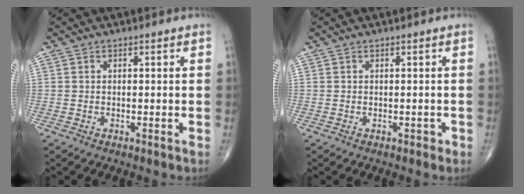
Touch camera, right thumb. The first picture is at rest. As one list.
[{"total": 0.6, "force": [-0.3, 0.5, 0.3], "torque": [0.005, 0.003, -0.006]}]